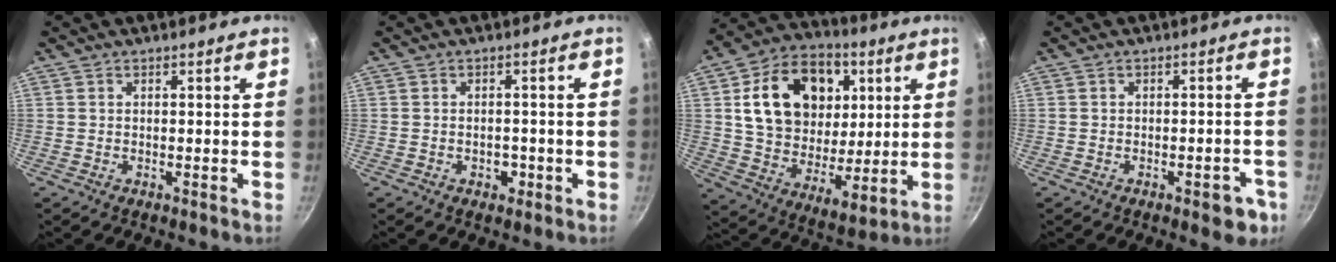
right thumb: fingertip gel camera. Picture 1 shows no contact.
{"total": 2.5, "force": [-1.0, 1.8, 1.4], "torque": [-0.009, 0.008, -0.011]}
{"total": 24.0, "force": [6.3, 17.2, 15.4], "torque": [-0.226, -0.015, 0.107]}
{"total": 5.3, "force": [-2.5, 2.5, 4.0], "torque": [-0.028, 0.019, -0.025]}